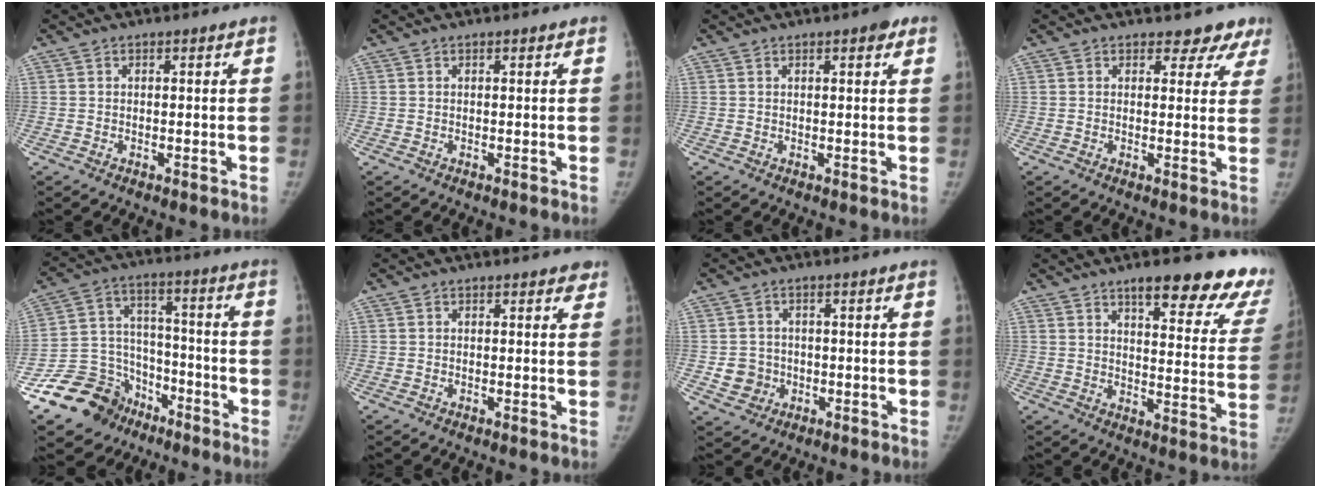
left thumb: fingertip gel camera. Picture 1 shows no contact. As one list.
[{"total": 0.0}, {"total": 2.7, "force": [1.5, 0.9, 2.1], "torque": [-0.020, -0.002, 0.015]}, {"total": 4.9, "force": [4.1, 2.7, 0.3], "torque": [0.035, -0.022, 0.028]}, {"total": 15.5, "force": [-9.5, 11.7, 3.5], "torque": [-0.034, 0.100, -0.155]}, {"total": 1.5, "force": [1.1, 0.8, 0.7], "torque": [0.008, -0.003, 0.005]}, {"total": 4.5, "force": [-0.8, 4.3, 1.2], "torque": [0.000, 0.007, -0.009]}, {"total": 20.9, "force": [16.1, 5.7, 12.1], "torque": [-0.108, -0.083, 0.188]}]